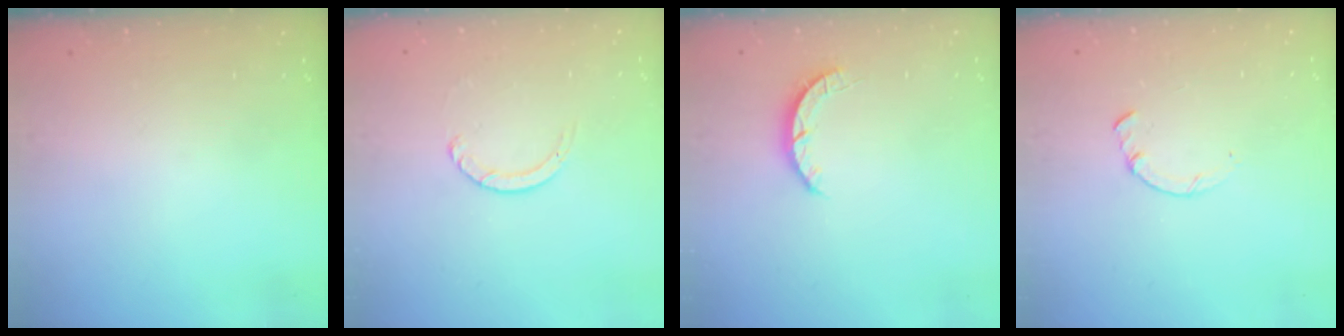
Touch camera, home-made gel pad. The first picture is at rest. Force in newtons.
{"total": 1.3, "press": 1.2, "slide": 0.2}
{"total": 2.7, "press": 2.7, "slide": 0.4}
{"total": 0.7, "press": 0.6, "slide": 0.2}